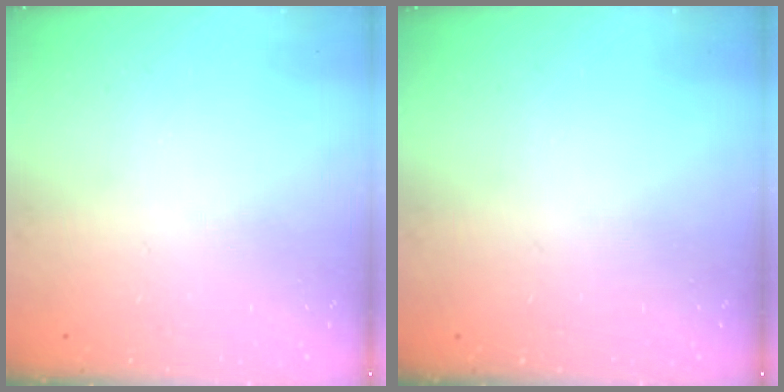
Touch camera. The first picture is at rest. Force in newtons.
{"total": 0.0}